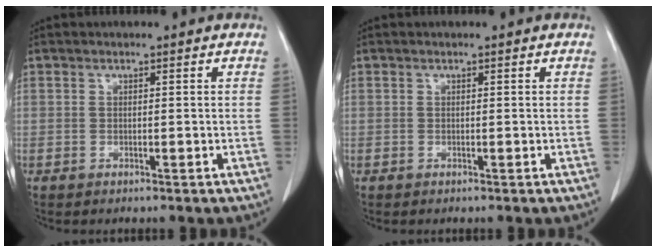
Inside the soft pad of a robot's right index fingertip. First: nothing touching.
{"total": 0.0}